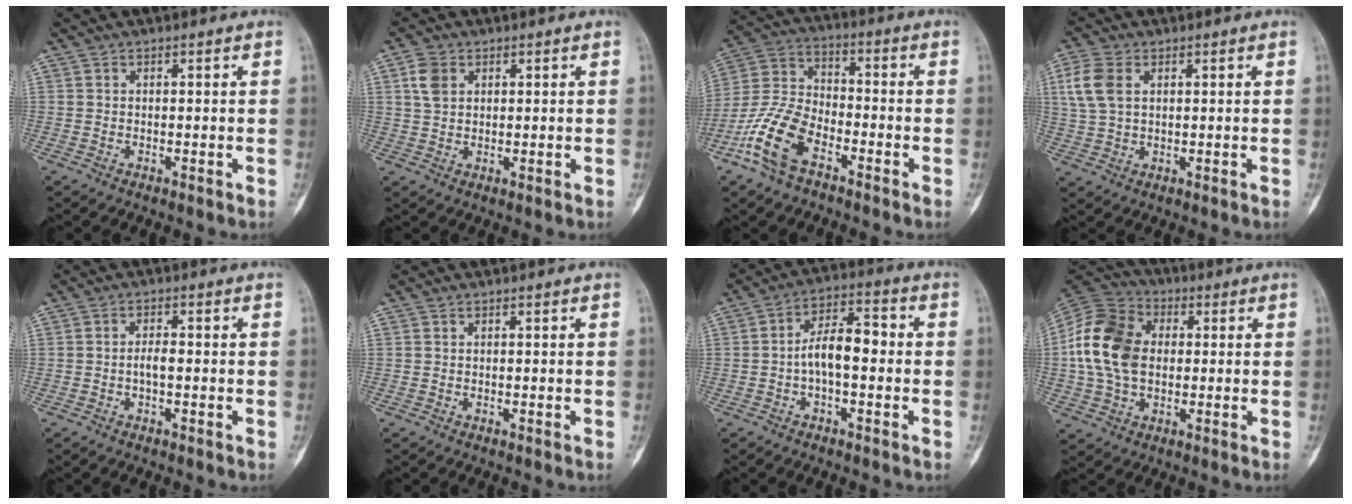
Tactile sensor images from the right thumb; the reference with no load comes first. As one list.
[{"total": 4.4, "force": [1.6, 3.2, 2.6], "torque": [-0.045, 0.002, 0.032]}, {"total": 12.9, "force": [-6.9, 6.9, 8.4], "torque": [-0.178, 0.038, -0.145]}, {"total": 7.1, "force": [2.2, 4.6, 5.0], "torque": [-0.112, 0.004, 0.045]}, {"total": 1.6, "force": [-0.2, 0.4, 1.5], "torque": [-0.030, 0.001, -0.005]}, {"total": 0.0}, {"total": 8.4, "force": [-0.9, 4.0, 7.3], "torque": [-0.118, 0.036, -0.023]}, {"total": 15.8, "force": [0.7, 11.3, 10.9], "torque": [-0.195, 0.019, 0.005]}]